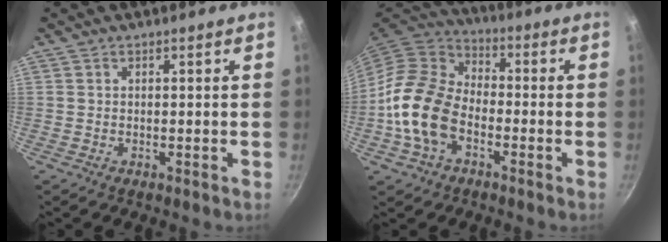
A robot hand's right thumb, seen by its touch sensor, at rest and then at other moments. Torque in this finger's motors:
{"motor_torque": [0.05, 0.88, 1.35, -1.40, 0.49]}